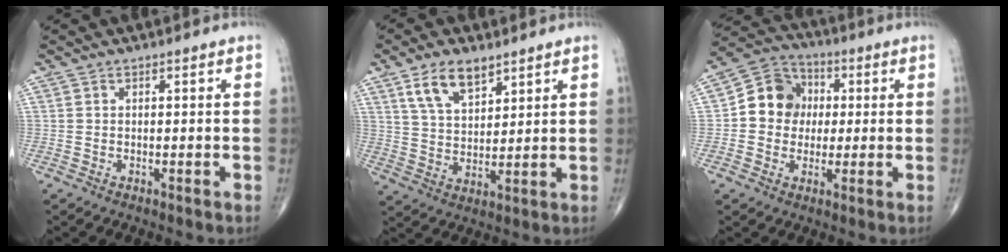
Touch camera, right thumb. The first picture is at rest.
{"total": 8.6, "force": [5.3, 4.2, 5.3], "torque": [-0.081, -0.027, 0.105]}
{"total": 10.3, "force": [0.7, 9.3, 4.4], "torque": [-0.034, 0.018, 0.001]}